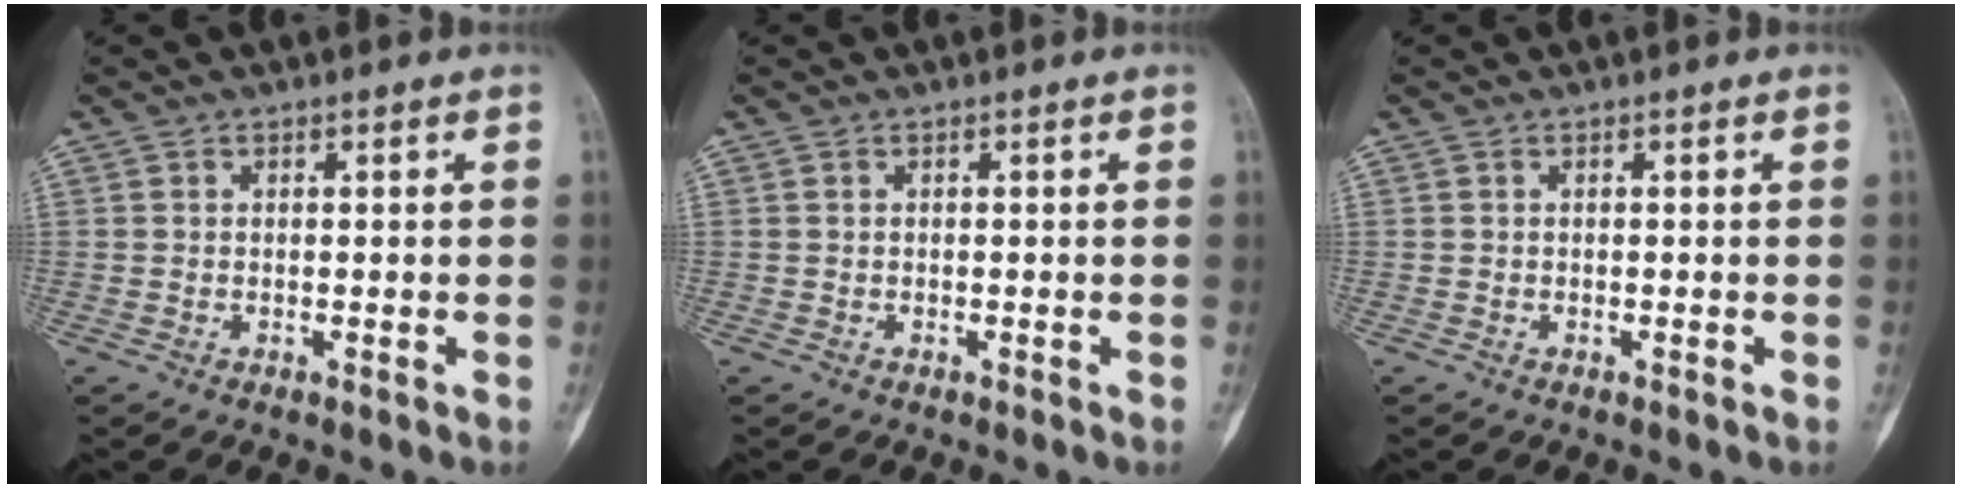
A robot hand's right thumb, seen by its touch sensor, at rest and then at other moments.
{"total": 0.0}
{"total": 0.0}